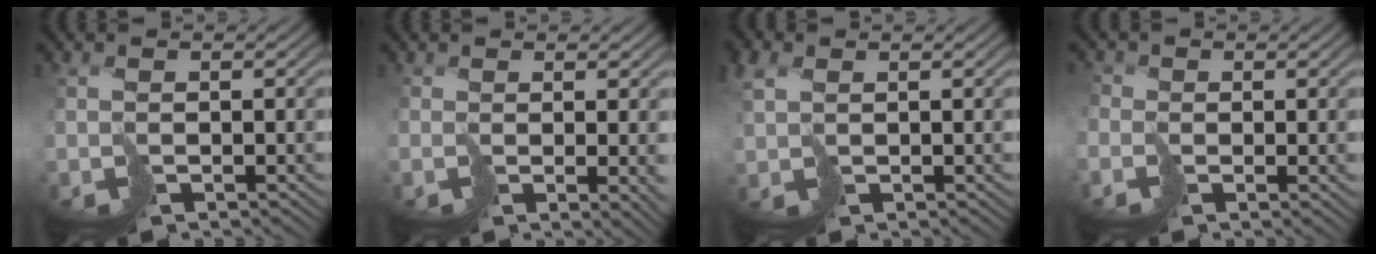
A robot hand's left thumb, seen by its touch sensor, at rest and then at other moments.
{"total": 2.0, "force": [-0.3, 0.2, 2.0], "torque": [-0.022, -0.017, 0.008]}
{"total": 3.1, "force": [1.2, 2.1, 2.0], "torque": [-0.072, -0.003, 0.021]}
{"total": 1.0, "force": [-0.7, 0.4, -0.5], "torque": [0.011, 0.003, -0.023]}